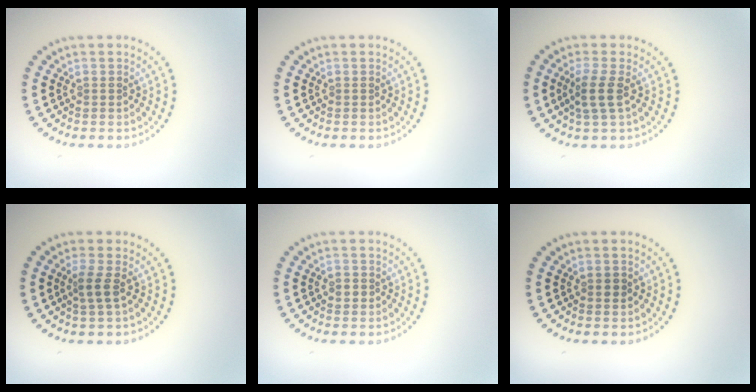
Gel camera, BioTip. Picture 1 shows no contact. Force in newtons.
{"total": 0.0}
{"total": 2.3, "press": 1.8, "slide": 1.3}
{"total": 1.6, "press": 1.2, "slide": 1.0}
{"total": 1.0, "press": 1.0, "slide": 0.3}
{"total": 0.8, "press": 0.8, "slide": 0.1}